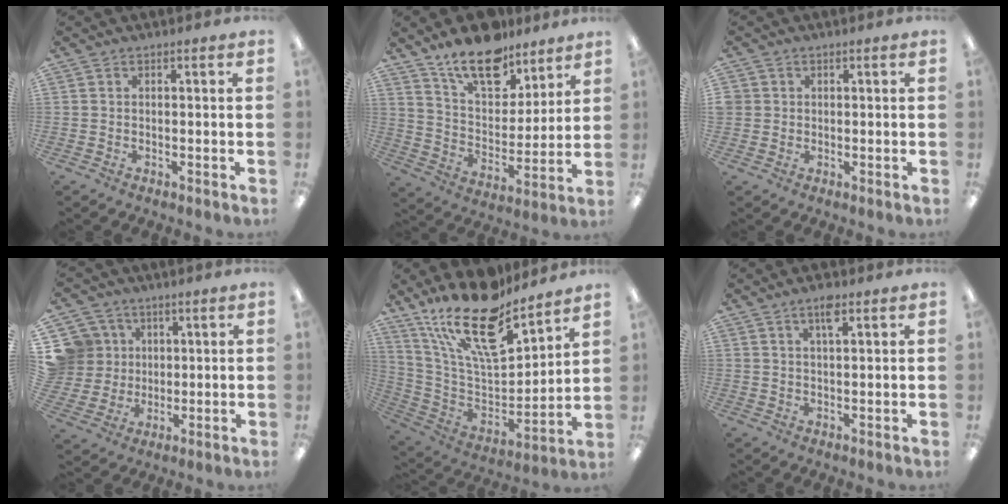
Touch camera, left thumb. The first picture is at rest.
{"total": 16.8, "force": [12.7, 7.7, 7.8], "torque": [-0.128, -0.072, 0.226]}
{"total": 2.0, "force": [0.4, 1.9, 0.0], "torque": [-0.004, 0.004, 0.007]}
{"total": 10.2, "force": [3.2, 9.6, 1.2], "torque": [-0.052, -0.010, 0.069]}
{"total": 22.2, "force": [16.4, 7.8, 12.7], "torque": [-0.232, -0.109, 0.290]}
{"total": 3.9, "force": [2.4, 1.2, 2.9], "torque": [-0.046, -0.001, 0.038]}